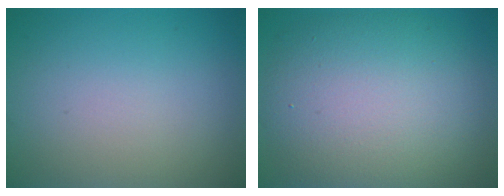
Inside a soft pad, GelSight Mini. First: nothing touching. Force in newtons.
{"total": 10.8, "press": 10.8, "slide": 0.4}